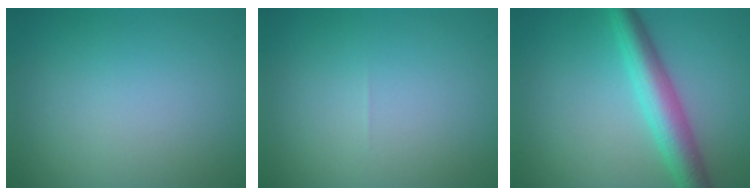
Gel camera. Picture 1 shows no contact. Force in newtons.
{"total": 0.0}
{"total": 4.7, "press": 4.7, "slide": 0.1}